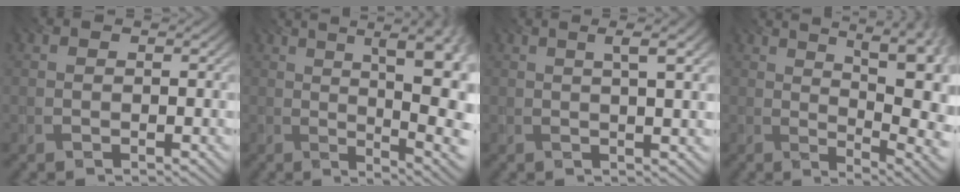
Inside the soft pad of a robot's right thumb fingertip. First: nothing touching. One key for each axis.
{"total": 13.0, "fx": 1.7, "fy": 4.5, "fz": 12.1, "tx": -0.138, "ty": 0.038, "tz": 0.022}
{"total": 4.5, "fx": 1.6, "fy": 0.5, "fz": 4.2, "tx": -0.063, "ty": 0.007, "tz": 0.031}
{"total": 13.6, "fx": 3.1, "fy": 5.5, "fz": 12.1, "tx": -0.152, "ty": 0.044, "tz": 0.051}